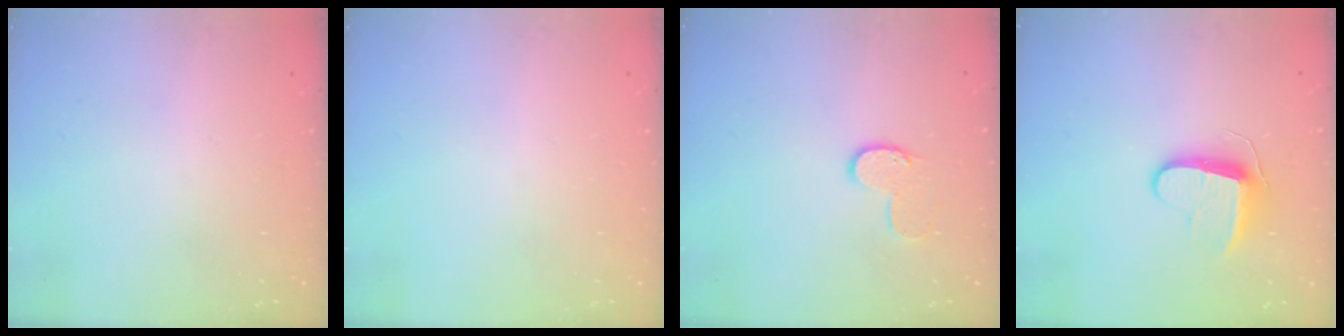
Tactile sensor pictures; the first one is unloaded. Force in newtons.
{"total": 0.0}
{"total": 6.8, "press": 6.8, "slide": 0.3}
{"total": 9.6, "press": 9.6, "slide": 0.4}